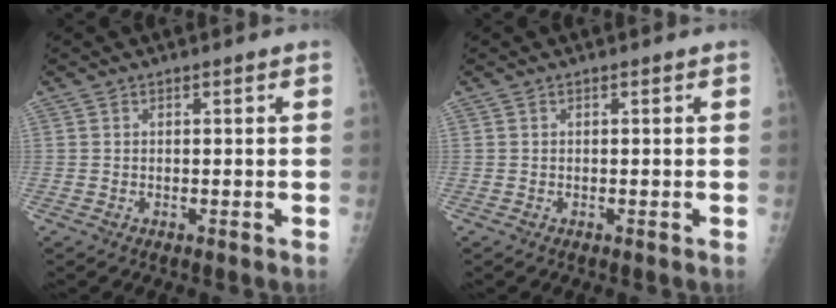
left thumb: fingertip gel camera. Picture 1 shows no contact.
{"total": 0.0}